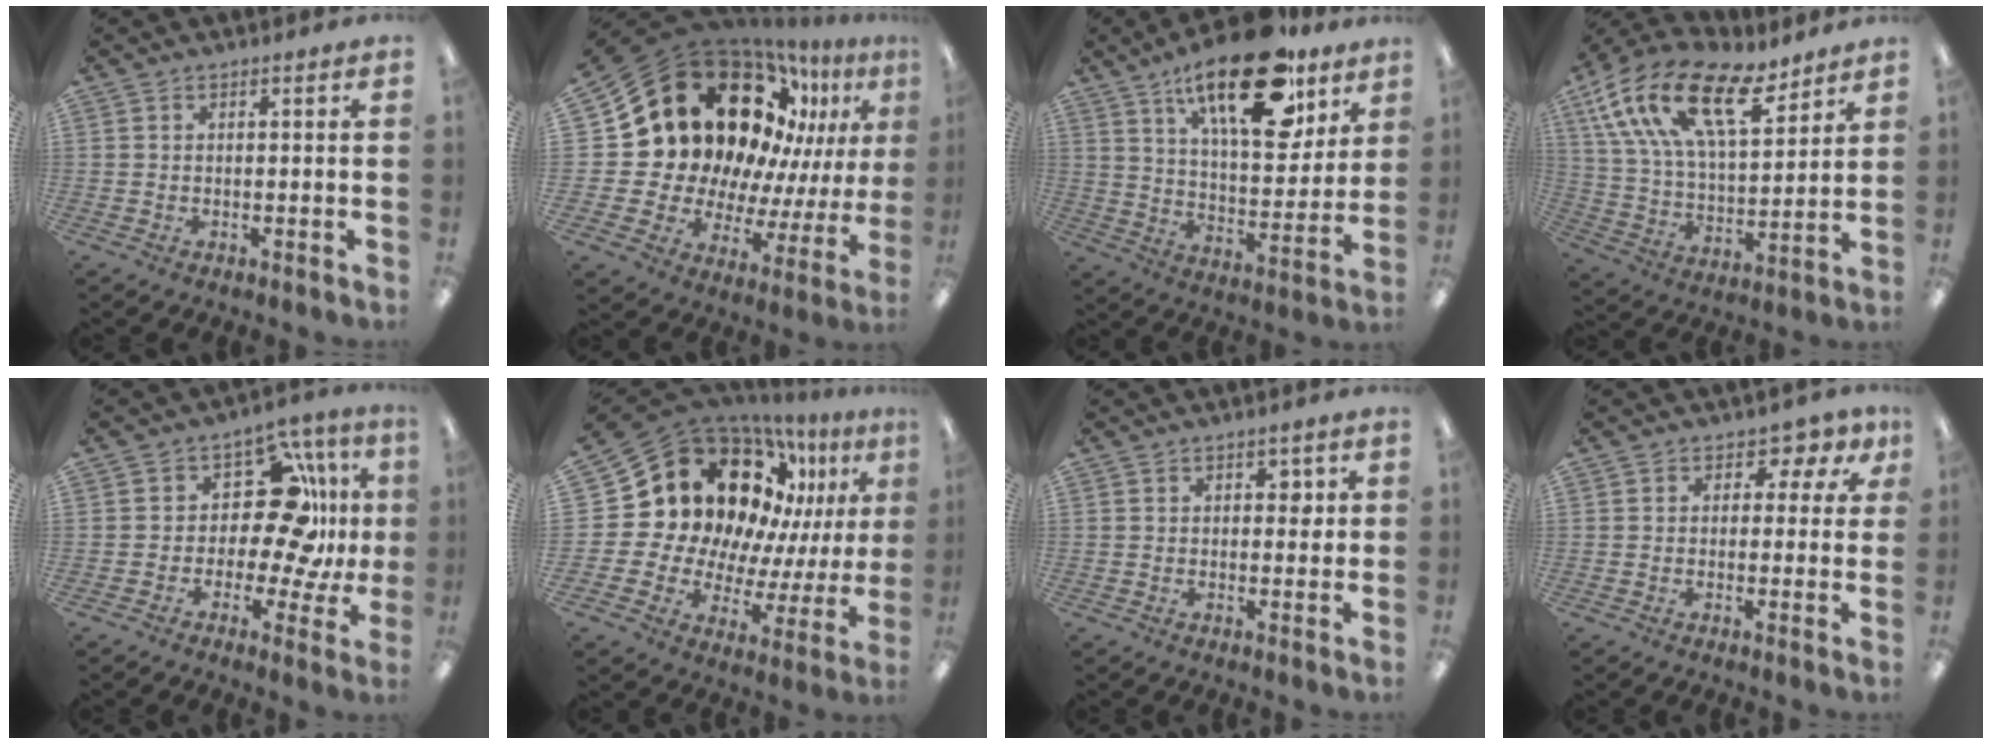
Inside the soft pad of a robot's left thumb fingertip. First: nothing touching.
{"total": 26.7, "force": [12.9, 17.9, 15.0], "torque": [-0.247, -0.100, 0.267]}
{"total": 24.0, "force": [15.3, 9.7, 15.7], "torque": [-0.234, -0.077, 0.251]}
{"total": 21.2, "force": [12.5, 9.6, 14.2], "torque": [-0.273, -0.064, 0.222]}
{"total": 15.5, "force": [3.1, 9.6, 11.8], "torque": [-0.175, -0.013, 0.055]}
{"total": 21.6, "force": [11.2, 15.1, 10.6], "torque": [-0.191, -0.101, 0.220]}
{"total": 2.9, "force": [1.0, 1.8, 2.1], "torque": [-0.027, 0.002, 0.012]}
{"total": 3.9, "force": [1.2, 3.2, 1.9], "torque": [-0.022, -0.001, 0.016]}